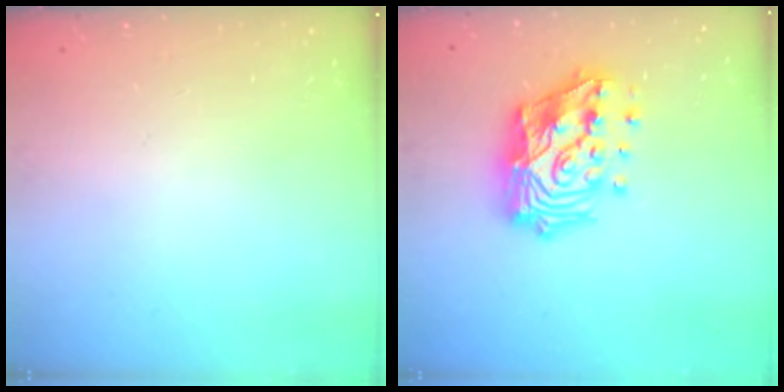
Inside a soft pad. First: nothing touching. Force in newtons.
{"total": 25.6, "press": 25.5, "slide": 2.2}